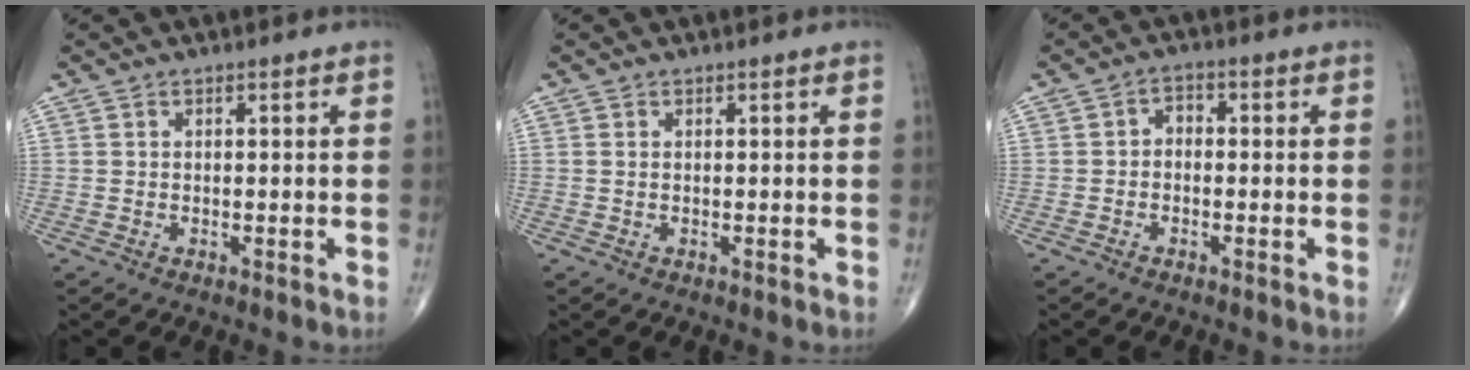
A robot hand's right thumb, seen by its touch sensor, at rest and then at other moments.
{"total": 0.0}
{"total": 2.4, "force": [-0.4, 1.8, 1.6], "torque": [-0.009, 0.015, -0.019]}